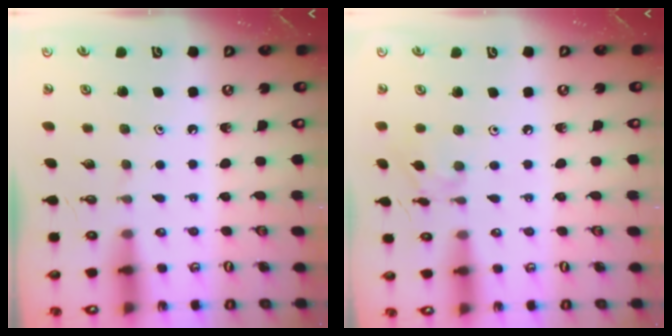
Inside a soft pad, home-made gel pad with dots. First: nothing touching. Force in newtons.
{"total": 6.0, "press": 6.0, "slide": 0.4}